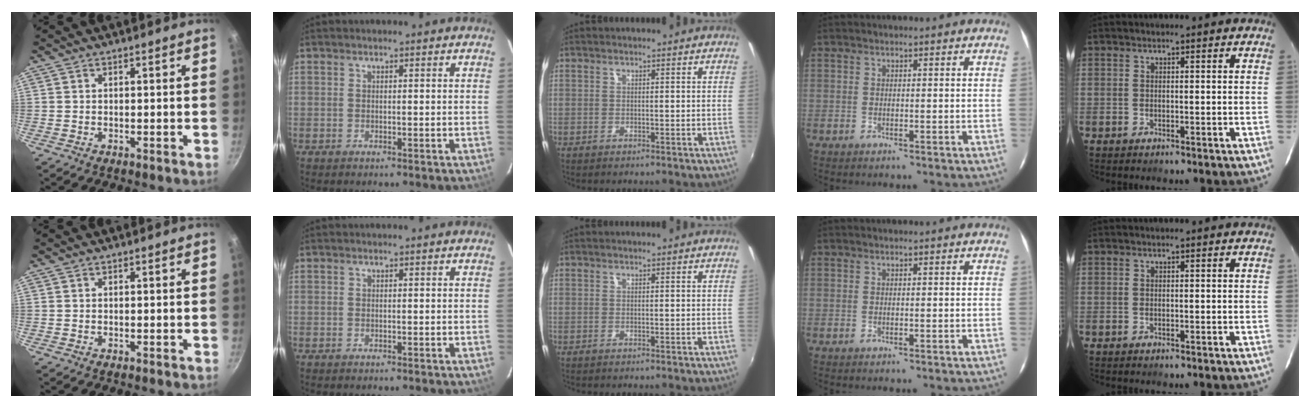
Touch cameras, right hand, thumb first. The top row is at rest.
{}